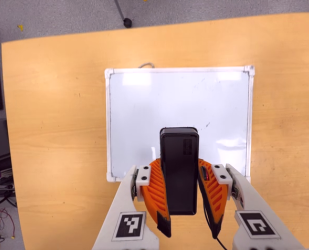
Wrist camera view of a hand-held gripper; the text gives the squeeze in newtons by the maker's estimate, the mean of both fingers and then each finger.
{"total": 7.8, "left": 6.4, "right": 9.1}